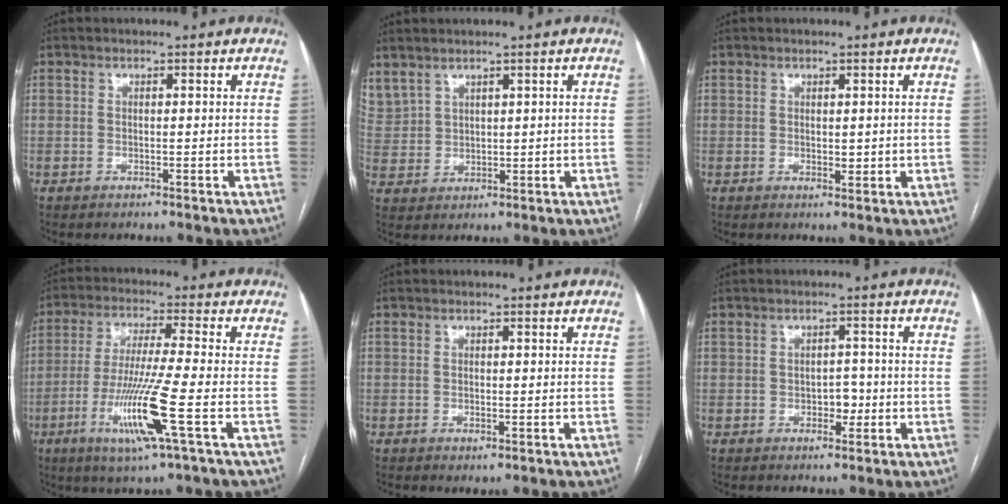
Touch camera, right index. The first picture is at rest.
{"total": 7.9, "force": [5.1, 5.2, 3.1], "torque": [-0.094, 0.017, 0.124]}
{"total": 1.5, "force": [0.2, 1.0, 1.2], "torque": [-0.014, -0.003, 0.005]}
{"total": 11.6, "force": [-4.0, -1.0, 10.8], "torque": [-0.216, -0.023, -0.079]}
{"total": 1.0, "force": [-0.3, 0.4, 0.9], "torque": [-0.015, -0.003, 0.000]}
{"total": 2.6, "force": [-0.6, 1.7, 1.9], "torque": [-0.018, 0.006, -0.007]}